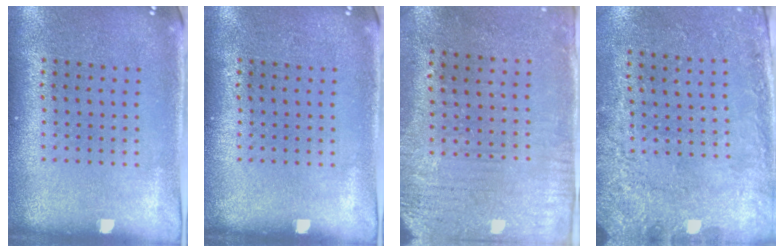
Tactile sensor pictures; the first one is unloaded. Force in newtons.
{"total": 0.0}
{"total": 3.1, "press": 2.4, "slide": 1.8}
{"total": 2.7, "press": 2.0, "slide": 1.8}